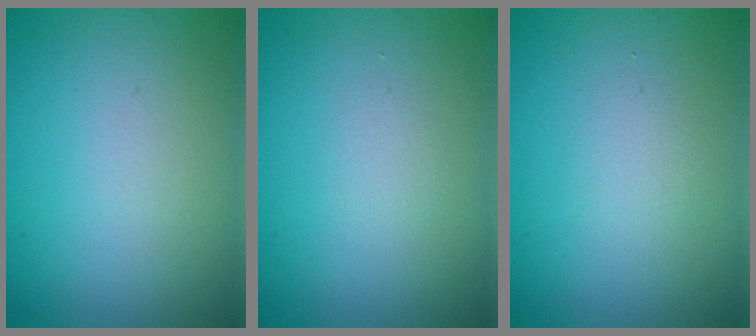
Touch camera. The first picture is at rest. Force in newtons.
{"total": 0.8, "press": 0.8, "slide": 0.0}
{"total": 1.0, "press": 1.0, "slide": 0.1}